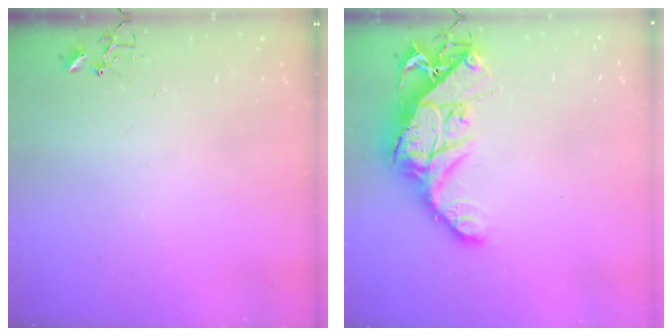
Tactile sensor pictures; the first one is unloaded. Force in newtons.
{"total": 16.1, "press": 16.1, "slide": 1.6}